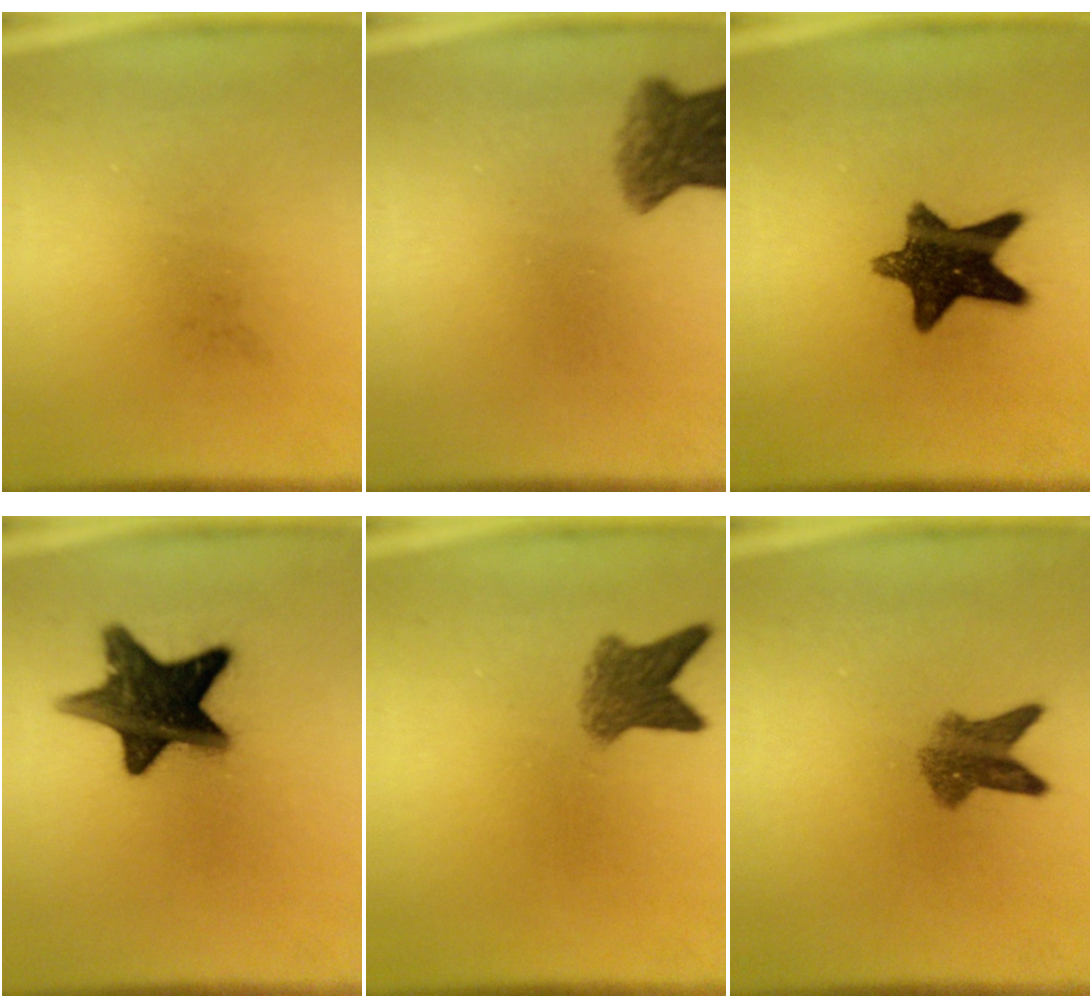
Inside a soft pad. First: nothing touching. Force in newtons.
{"total": 5.8}
{"total": 11.9}
{"total": 15.2}
{"total": 4.7}
{"total": 4.9}